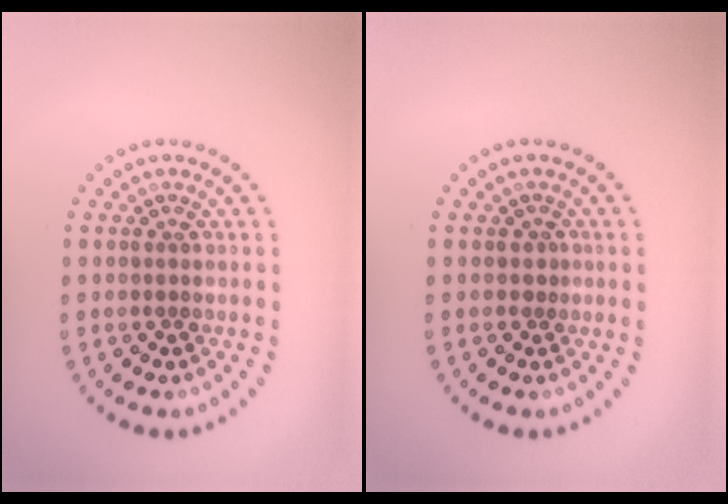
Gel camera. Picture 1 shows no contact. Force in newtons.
{"total": 0.5, "press": 0.3, "slide": 0.4}